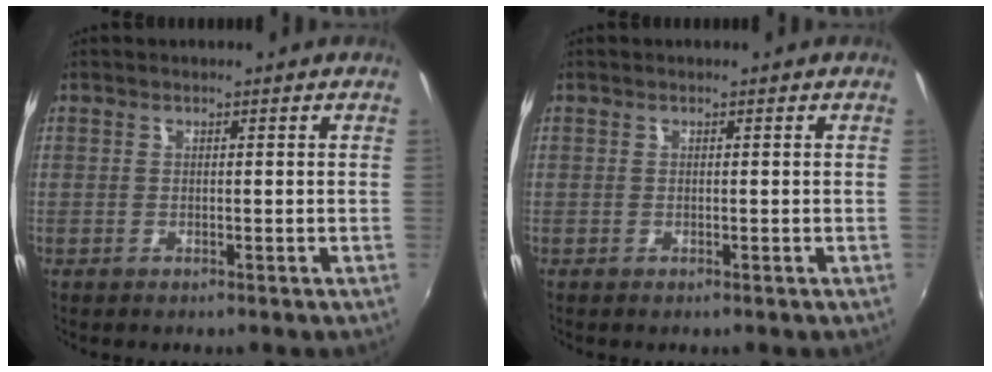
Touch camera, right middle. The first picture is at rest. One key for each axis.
{"total": 0.0}